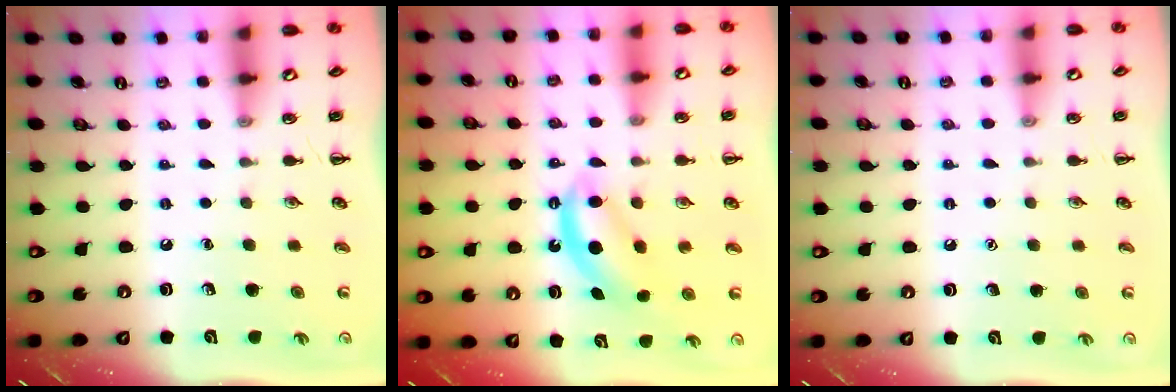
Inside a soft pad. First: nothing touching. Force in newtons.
{"total": 7.0, "press": 7.0, "slide": 0.8}
{"total": 1.6, "press": 1.5, "slide": 0.1}